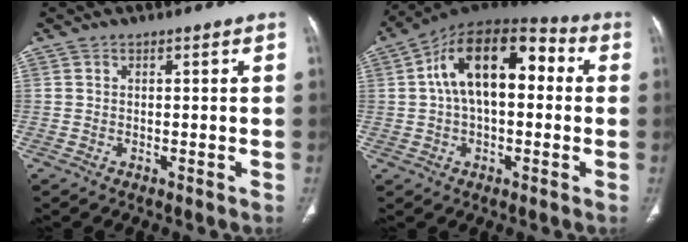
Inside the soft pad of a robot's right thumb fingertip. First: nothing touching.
{"total": 17.4, "force": [2.7, 9.5, 14.4], "torque": [-0.216, 0.043, 0.033]}